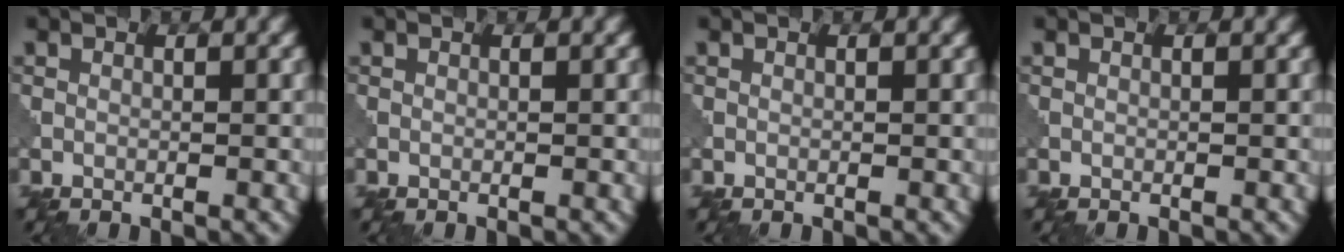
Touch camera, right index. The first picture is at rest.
{"total": 0.0}
{"total": 0.0}
{"total": 0.0}